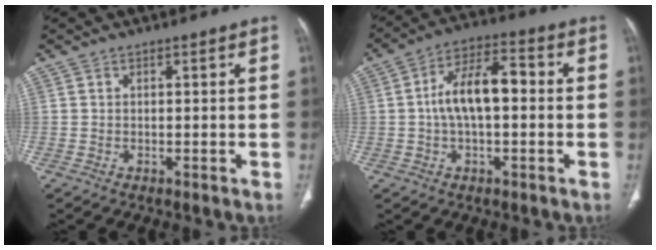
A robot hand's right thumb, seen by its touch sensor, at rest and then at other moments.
{"total": 11.0, "force": [0.0, 5.4, 9.6], "torque": [-0.175, 0.034, -0.006]}